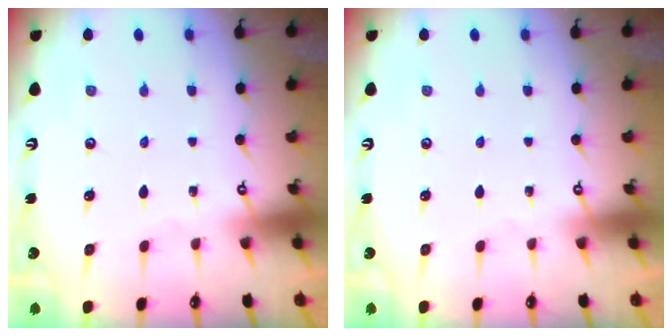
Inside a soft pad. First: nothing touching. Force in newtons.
{"total": 0.0}